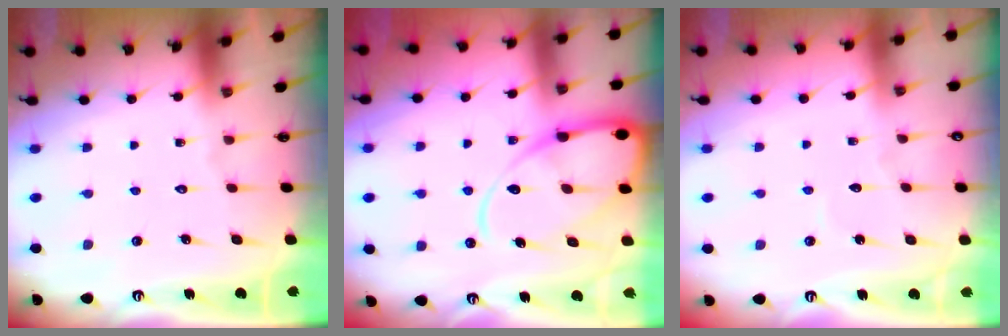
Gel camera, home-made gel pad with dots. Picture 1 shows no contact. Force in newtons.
{"total": 14.1, "press": 14.0, "slide": 1.3}
{"total": 2.6, "press": 2.6, "slide": 0.3}